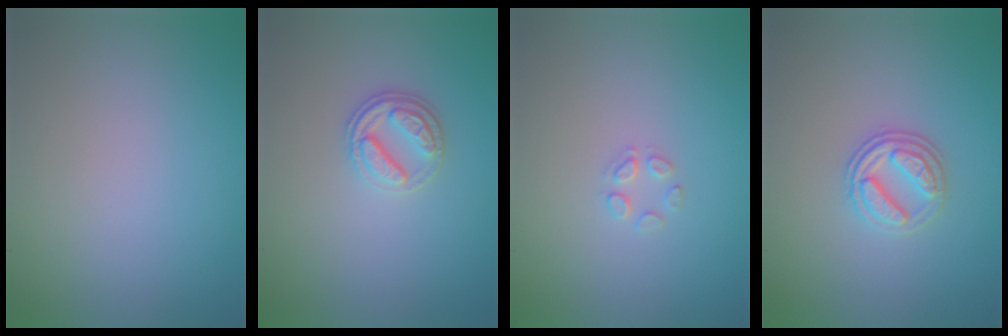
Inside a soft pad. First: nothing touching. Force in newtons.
{"total": 2.8, "press": 2.6, "slide": 1.1}
{"total": 1.2, "press": 1.2, "slide": 0.1}
{"total": 3.1, "press": 2.7, "slide": 1.5}